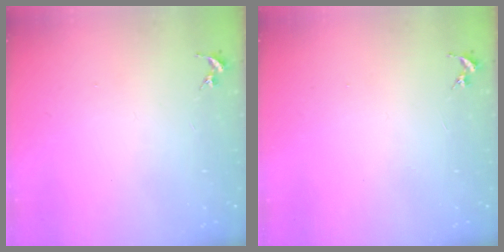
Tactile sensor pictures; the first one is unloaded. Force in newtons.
{"total": 0.0}